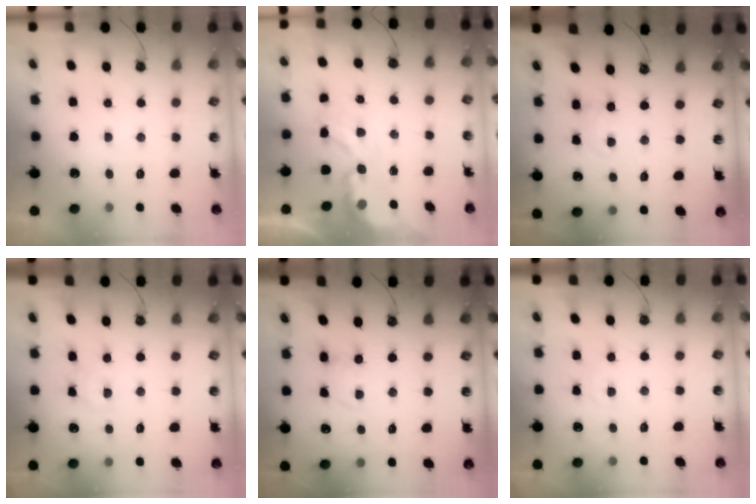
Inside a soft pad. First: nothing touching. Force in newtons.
{"total": 3.7, "press": 3.7, "slide": 0.2}
{"total": 1.4, "press": 1.4, "slide": 0.2}
{"total": 3.7, "press": 3.6, "slide": 0.5}
{"total": 1.6, "press": 1.6, "slide": 0.2}
{"total": 3.0, "press": 3.0, "slide": 0.4}